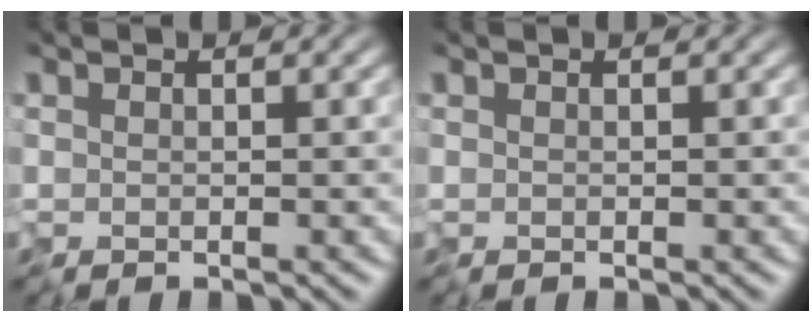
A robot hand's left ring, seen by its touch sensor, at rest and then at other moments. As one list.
[{"total": 0.0}]